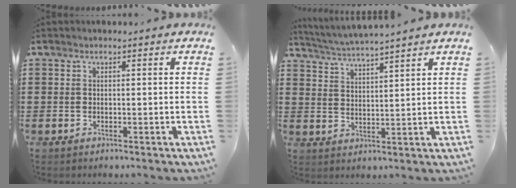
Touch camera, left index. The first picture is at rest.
{"total": 3.5, "force": [3.4, -0.9, 0.6], "torque": [-0.025, -0.020, 0.058]}